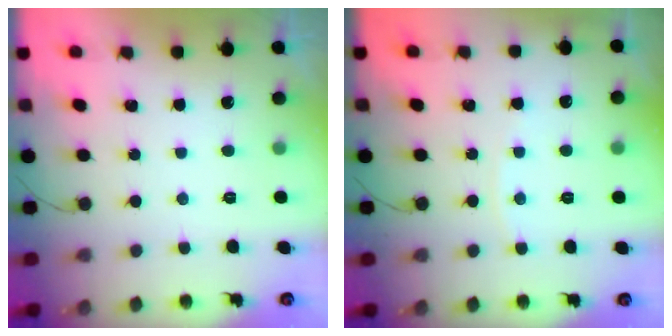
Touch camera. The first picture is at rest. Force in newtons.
{"total": 2.9, "press": 2.8, "slide": 0.4}